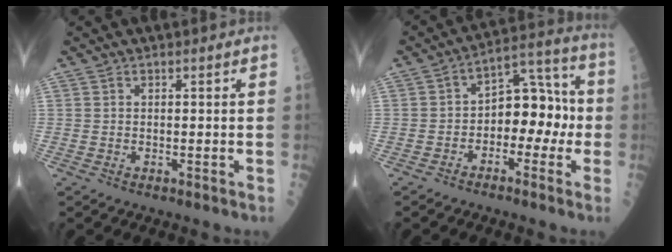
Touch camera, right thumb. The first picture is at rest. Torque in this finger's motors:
{"motor_torque": [-0.37, -0.01, -0.16, -0.28, 0.00]}